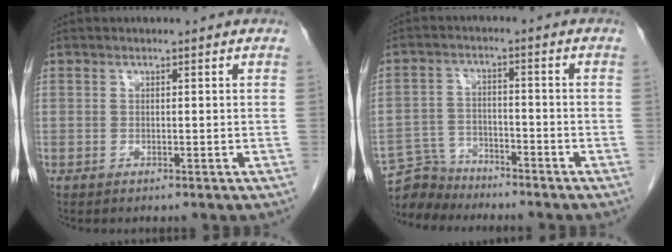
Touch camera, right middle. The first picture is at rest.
{"total": 6.0, "force": [-5.7, 1.7, -0.7], "torque": [0.008, 0.001, -0.107]}